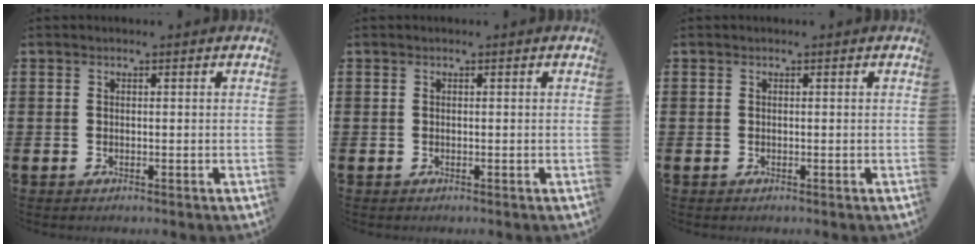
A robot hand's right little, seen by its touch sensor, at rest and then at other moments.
{"total": 0.0}
{"total": 0.0}